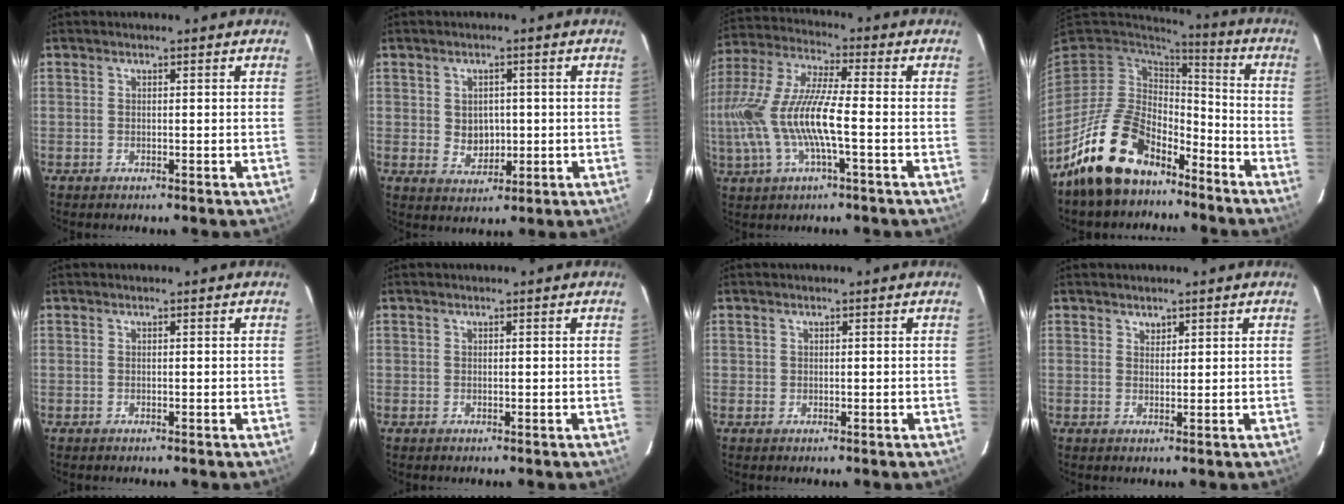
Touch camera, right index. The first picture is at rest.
{"total": 4.6, "force": [0.0, 4.0, 2.3], "torque": [-0.041, 0.003, 0.007]}
{"total": 16.5, "force": [-3.2, 3.2, 15.8], "torque": [-0.313, -0.007, -0.061]}
{"total": 17.2, "force": [-12.0, 9.0, 8.3], "torque": [-0.177, 0.003, -0.195]}
{"total": 0.0}
{"total": 0.0}
{"total": 0.6, "force": [-0.1, 0.6, 0.0], "torque": [0.001, 0.000, -0.002]}
{"total": 1.3, "force": [0.9, 0.8, 0.2], "torque": [0.000, 0.002, 0.017]}